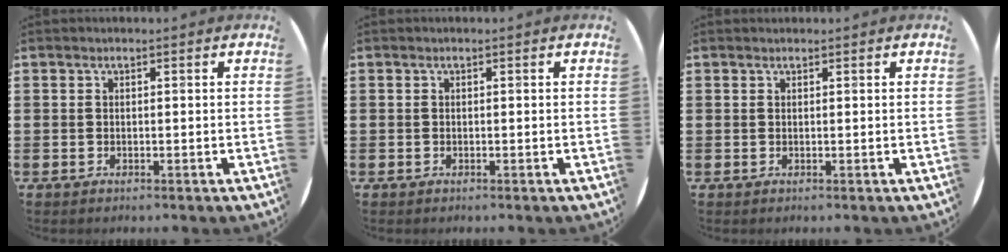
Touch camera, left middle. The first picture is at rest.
{"total": 0.0}
{"total": 0.0}